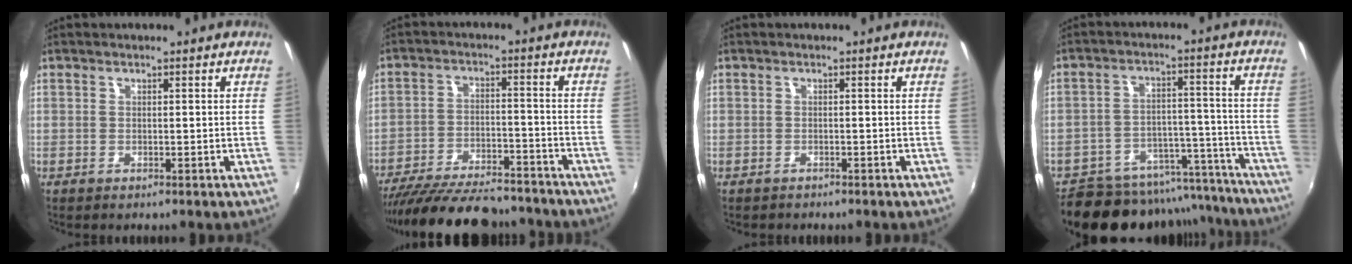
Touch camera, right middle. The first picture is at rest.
{"total": 20.7, "force": [-18.0, 5.4, 8.7], "torque": [-0.178, -0.020, -0.262]}
{"total": 0.8, "force": [-0.8, 0.2, 0.1], "torque": [-0.007, 0.001, -0.011]}
{"total": 22.1, "force": [-19.6, 8.0, 6.4], "torque": [-0.118, 0.043, -0.247]}